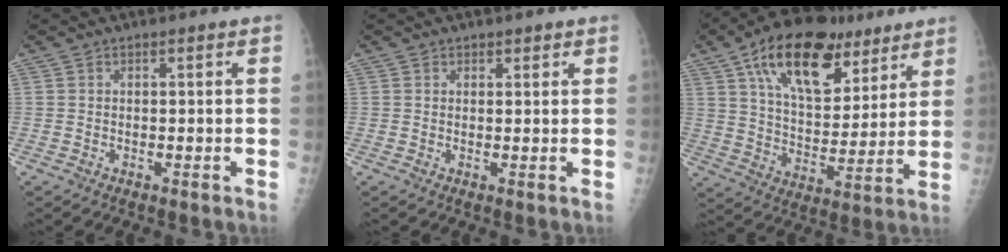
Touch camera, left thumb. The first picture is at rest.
{"total": 1.2, "force": [0.9, 0.8, 0.3], "torque": [0.009, -0.005, 0.009]}
{"total": 22.1, "force": [12.1, 11.7, 14.3], "torque": [-0.197, -0.027, 0.202]}